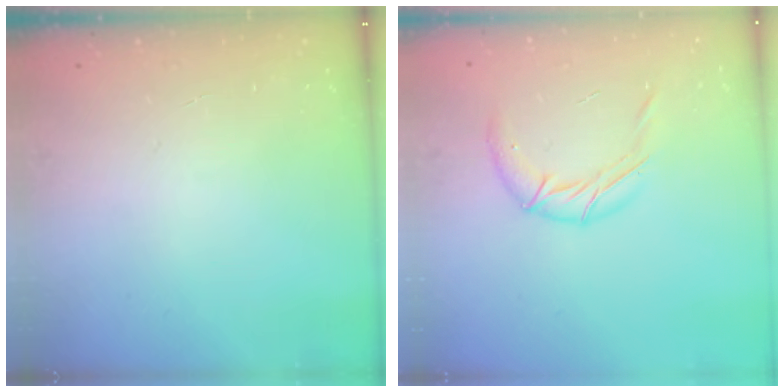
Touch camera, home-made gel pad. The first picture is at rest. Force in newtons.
{"total": 9.5, "press": 9.4, "slide": 1.1}